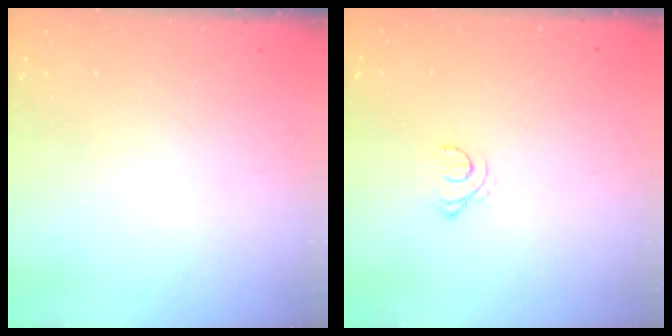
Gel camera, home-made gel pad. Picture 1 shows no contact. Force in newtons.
{"total": 1.8, "press": 1.8, "slide": 0.2}